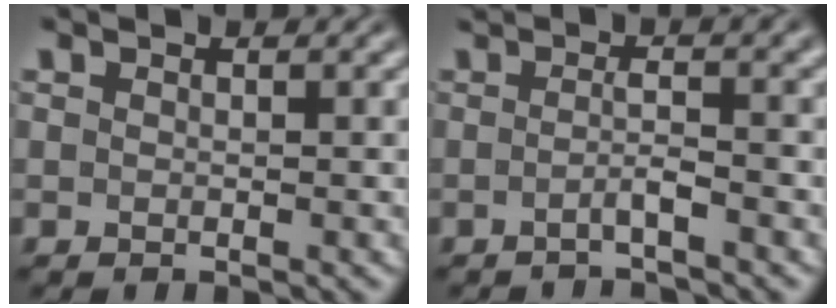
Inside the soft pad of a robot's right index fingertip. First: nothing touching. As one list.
[{"total": 2.4, "force": [-1.4, -0.9, 1.7], "torque": [-0.024, 0.001, -0.026]}]